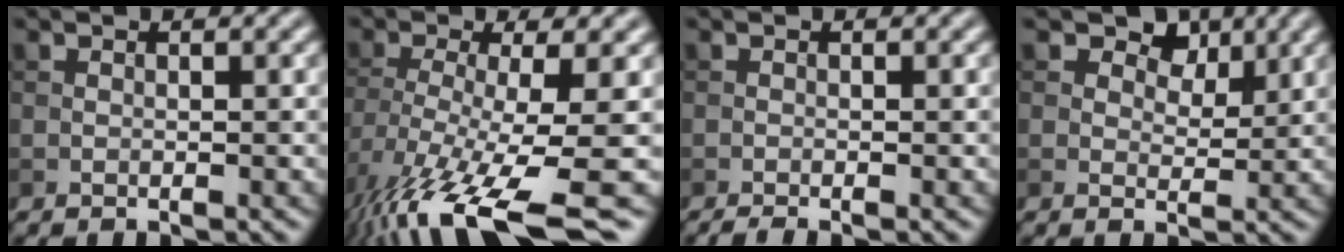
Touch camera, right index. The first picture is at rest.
{"total": 13.0, "force": [-7.1, 3.2, 10.4], "torque": [-0.205, -0.025, -0.112]}
{"total": 1.1, "force": [-0.9, 0.1, 0.7], "torque": [-0.008, -0.002, -0.018]}
{"total": 3.8, "force": [2.2, 2.4, 2.0], "torque": [-0.025, -0.010, 0.030]}